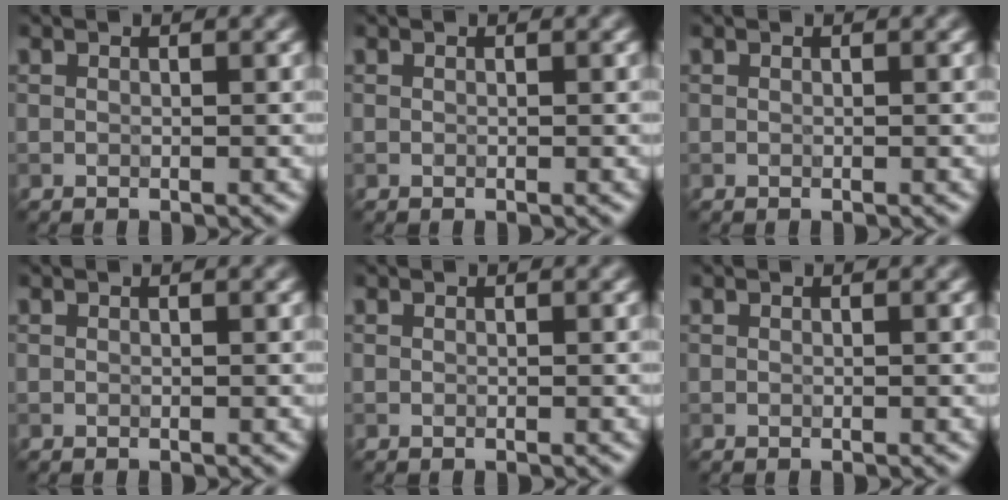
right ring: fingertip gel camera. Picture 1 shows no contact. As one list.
[{"total": 0.0}, {"total": 0.0}, {"total": 0.0}, {"total": 0.0}, {"total": 0.0}]